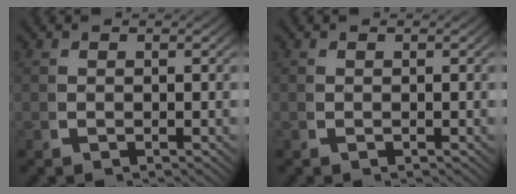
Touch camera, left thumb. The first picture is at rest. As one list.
[{"total": 0.0}]